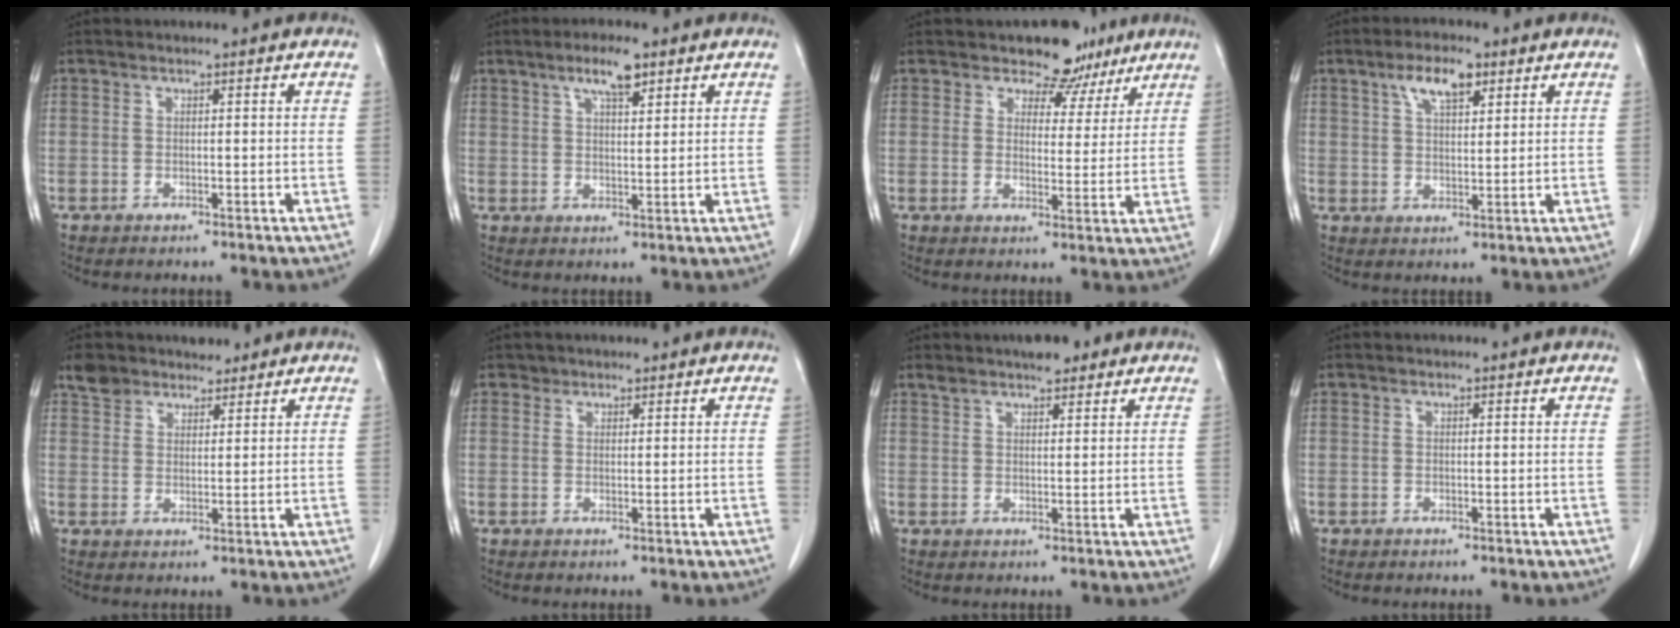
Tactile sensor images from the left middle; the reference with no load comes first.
{"total": 5.1, "force": [3.2, 1.1, 3.8], "torque": [-0.069, 0.005, 0.054]}
{"total": 6.5, "force": [5.1, 3.9, 1.1], "torque": [-0.002, -0.006, 0.064]}
{"total": 6.0, "force": [3.4, 2.2, 4.4], "torque": [-0.084, 0.010, 0.060]}
{"total": 5.2, "force": [4.2, 2.9, 0.9], "torque": [-0.016, 0.017, 0.078]}
{"total": 1.1, "force": [0.8, 0.7, -0.2], "torque": [0.008, 0.002, 0.010]}
{"total": 4.6, "force": [3.6, 1.2, 2.5], "torque": [-0.043, 0.013, 0.058]}
{"total": 0.0}